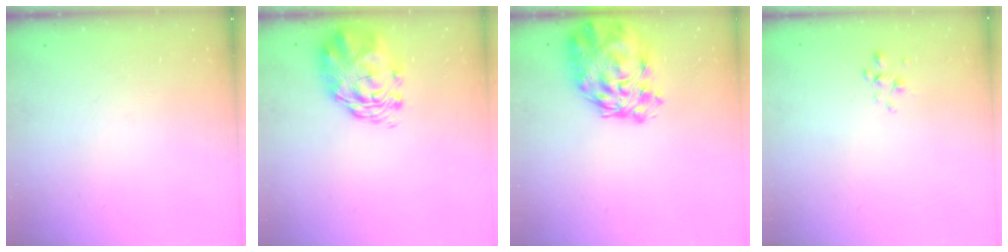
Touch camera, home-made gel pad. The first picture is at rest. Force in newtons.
{"total": 3.6, "press": 3.4, "slide": 1.2}
{"total": 13.0, "press": 12.2, "slide": 4.4}
{"total": 1.4, "press": 1.3, "slide": 0.6}